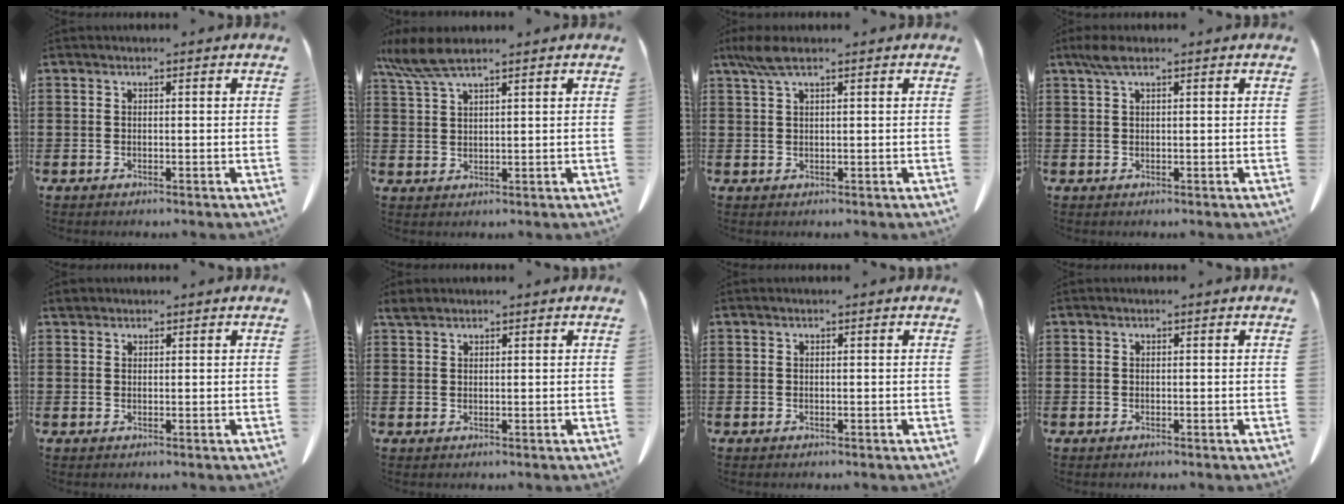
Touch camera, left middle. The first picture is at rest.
{"total": 5.6, "force": [4.2, 0.9, 3.7], "torque": [-0.088, -0.006, 0.074]}
{"total": 3.5, "force": [1.9, 0.8, 2.8], "torque": [-0.059, 0.001, 0.036]}
{"total": 2.5, "force": [1.2, 0.7, 2.1], "torque": [-0.045, 0.003, 0.021]}
{"total": 1.4, "force": [1.2, 0.6, 0.3], "torque": [-0.011, 0.003, 0.024]}
{"total": 1.7, "force": [1.5, 0.5, 0.6], "torque": [-0.017, 0.002, 0.030]}
{"total": 0.0}
{"total": 0.0}